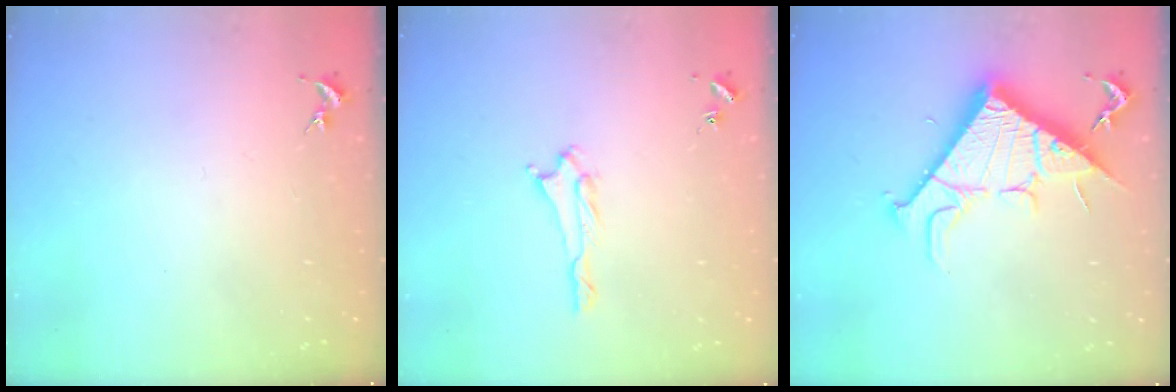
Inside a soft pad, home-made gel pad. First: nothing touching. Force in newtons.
{"total": 1.7, "press": 1.7, "slide": 0.3}
{"total": 13.0, "press": 13.0, "slide": 0.2}